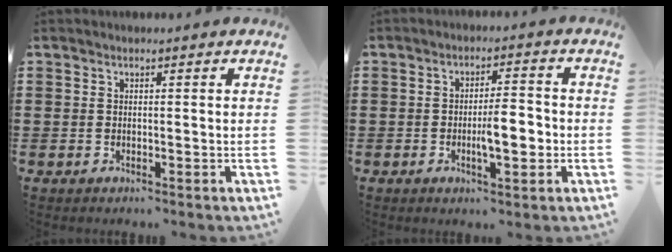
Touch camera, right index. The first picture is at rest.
{"total": 5.8, "force": [-1.1, 1.8, 5.4], "torque": [-0.081, 0.004, -0.020]}